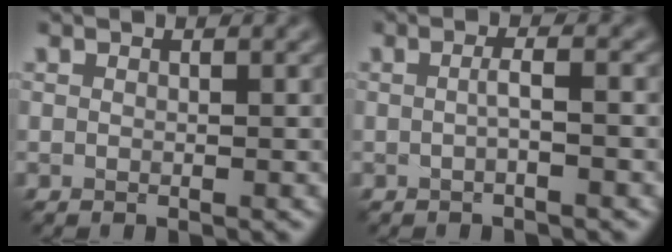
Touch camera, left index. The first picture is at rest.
{"total": 1.4, "force": [-0.3, 0.2, 1.4], "torque": [-0.023, 0.003, -0.007]}